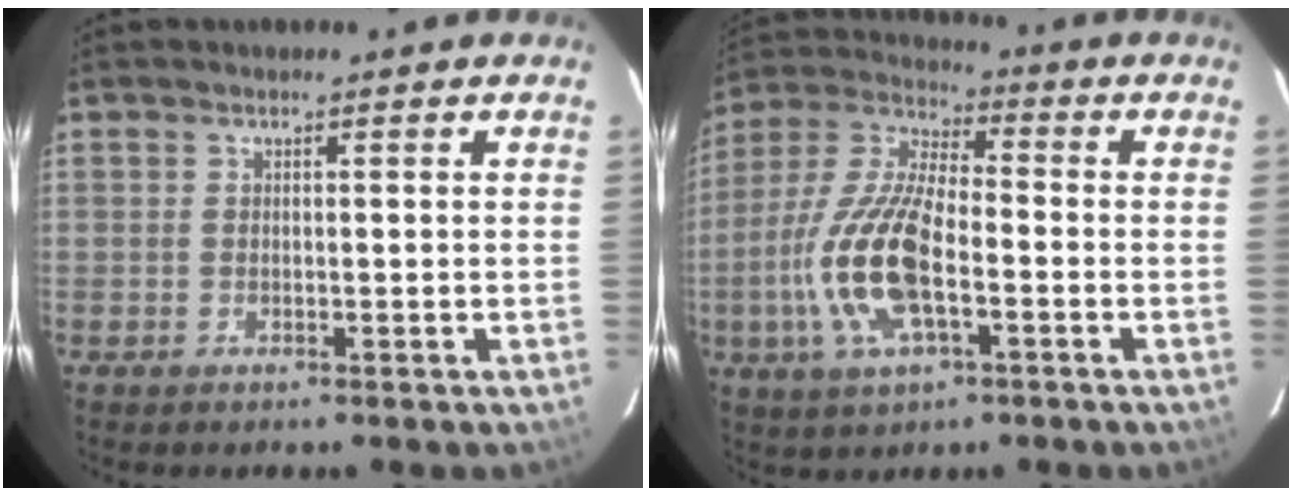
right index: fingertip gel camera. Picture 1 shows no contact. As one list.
[{"total": 16.0, "force": [-4.3, 6.0, 14.1], "torque": [-0.303, -0.003, -0.086]}]